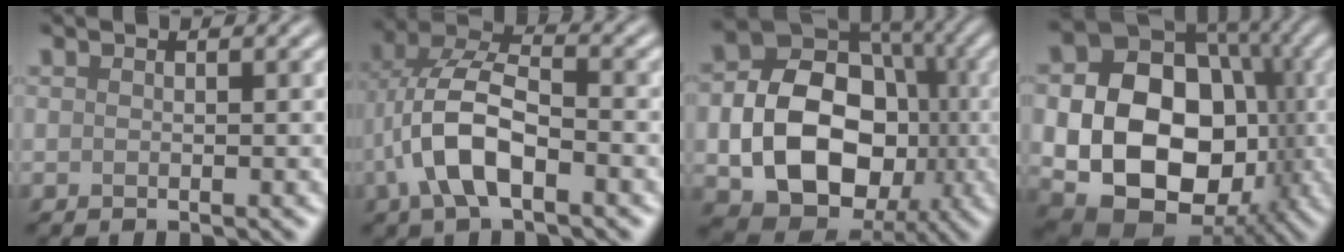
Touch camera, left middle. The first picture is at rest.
{"total": 7.6, "force": [-2.3, 3.5, 6.3], "torque": [-0.134, 0.011, -0.049]}
{"total": 12.6, "force": [-2.1, 9.3, 8.2], "torque": [-0.127, -0.010, -0.041]}
{"total": 16.2, "force": [-1.8, 12.1, 10.6], "torque": [-0.149, -0.025, -0.023]}